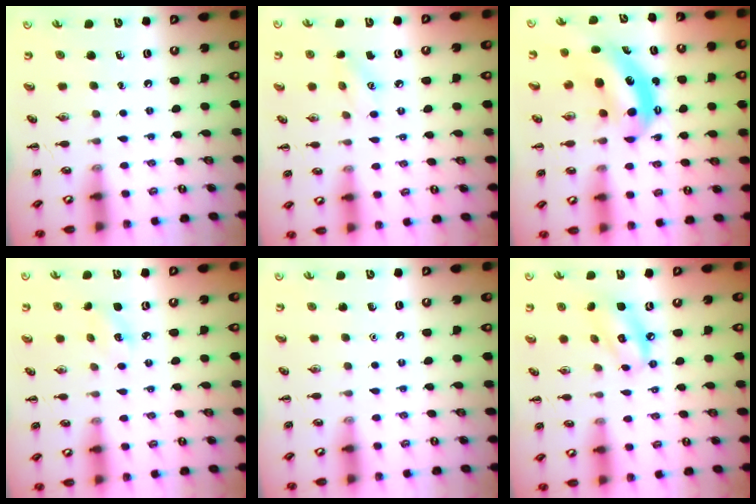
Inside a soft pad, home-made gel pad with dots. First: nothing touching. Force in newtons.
{"total": 4.8, "press": 4.6, "slide": 1.3}
{"total": 6.1, "press": 6.1, "slide": 1.0}
{"total": 3.8, "press": 3.6, "slide": 0.9}
{"total": 1.6, "press": 1.6, "slide": 0.1}
{"total": 8.0, "press": 7.8, "slide": 1.7}